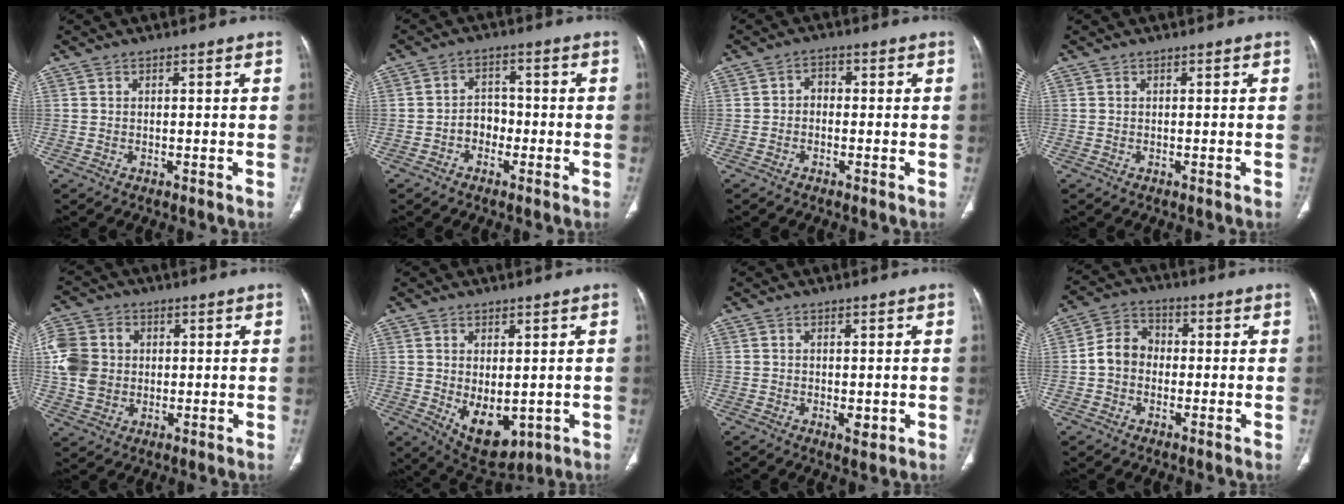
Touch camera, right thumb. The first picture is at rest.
{"total": 3.9, "force": [-1.5, 3.1, 1.8], "torque": [-0.011, 0.020, -0.032]}
{"total": 2.3, "force": [-0.5, 1.8, 1.3], "torque": [-0.007, 0.012, -0.016]}
{"total": 0.0}
{"total": 11.0, "force": [1.1, 9.3, 5.8], "torque": [-0.113, 0.009, 0.021]}
{"total": 9.0, "force": [-1.3, 5.1, 7.3], "torque": [-0.100, -0.011, 0.005]}
{"total": 2.1, "force": [-0.4, 1.1, 1.7], "torque": [-0.021, -0.004, -0.003]}
{"total": 6.7, "force": [-0.8, 5.6, 3.6], "torque": [-0.049, 0.024, -0.028]}